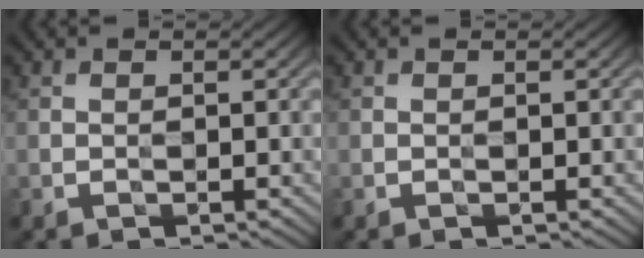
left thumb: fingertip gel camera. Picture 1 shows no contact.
{"total": 0.0}